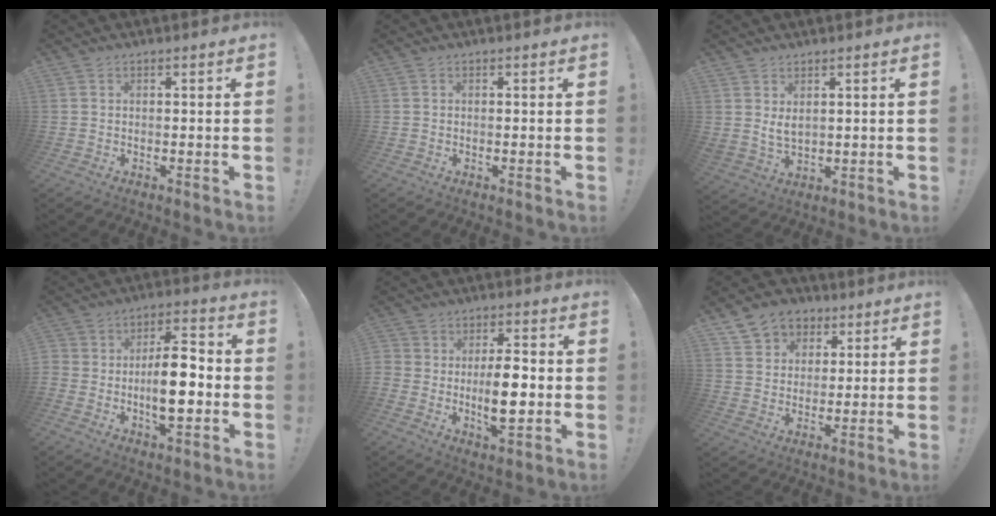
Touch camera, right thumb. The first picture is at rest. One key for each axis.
{"total": 0.0}
{"total": 5.1, "fx": 2.9, "fy": 3.0, "fz": 2.9, "tx": -0.044, "ty": -0.012, "tz": 0.054}
{"total": 13.7, "fx": -4.0, "fy": 8.1, "fz": 10.3, "tx": -0.162, "ty": 0.032, "tz": -0.074}
{"total": 11.5, "fx": -2.6, "fy": 7.0, "fz": 8.7, "tx": -0.145, "ty": 0.016, "tz": -0.050}
{"total": 9.2, "fx": 4.5, "fy": 7.6, "fz": 2.4, "tx": -0.033, "ty": -0.024, "tz": 0.091}